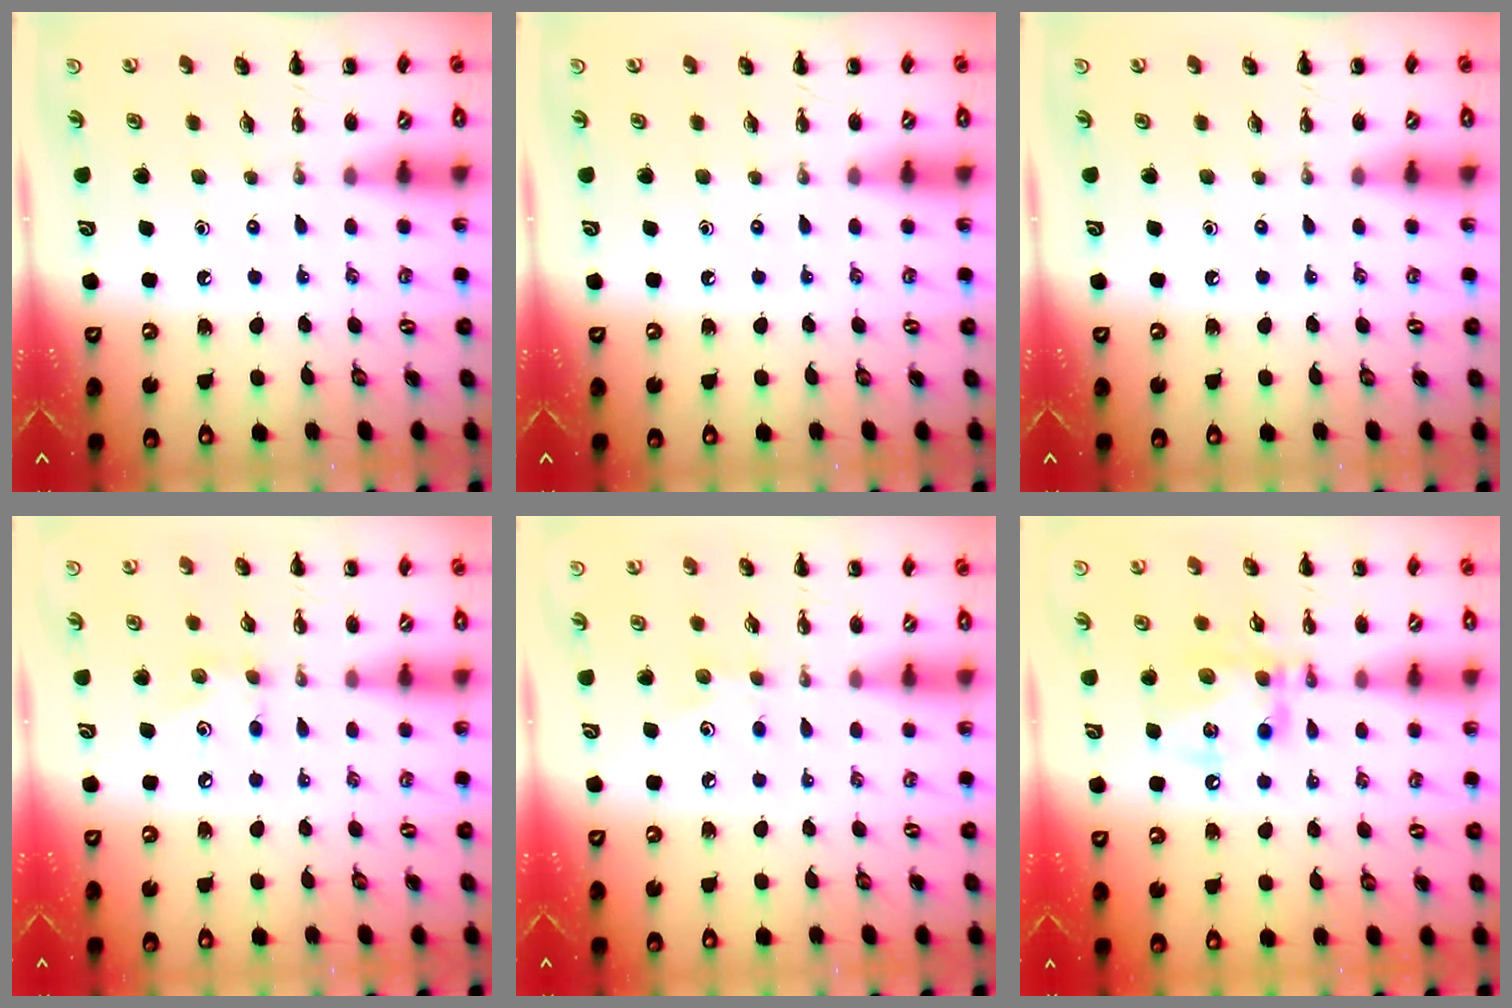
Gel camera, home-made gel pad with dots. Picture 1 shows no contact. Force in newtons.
{"total": 0.0}
{"total": 0.0}
{"total": 3.8, "press": 3.7, "slide": 0.9}
{"total": 3.7, "press": 3.6, "slide": 1.0}
{"total": 14.6, "press": 14.4, "slide": 2.4}